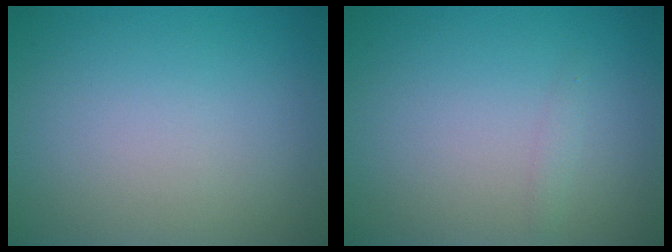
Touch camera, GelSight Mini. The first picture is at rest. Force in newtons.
{"total": 0.6, "press": 0.6, "slide": 0.0}